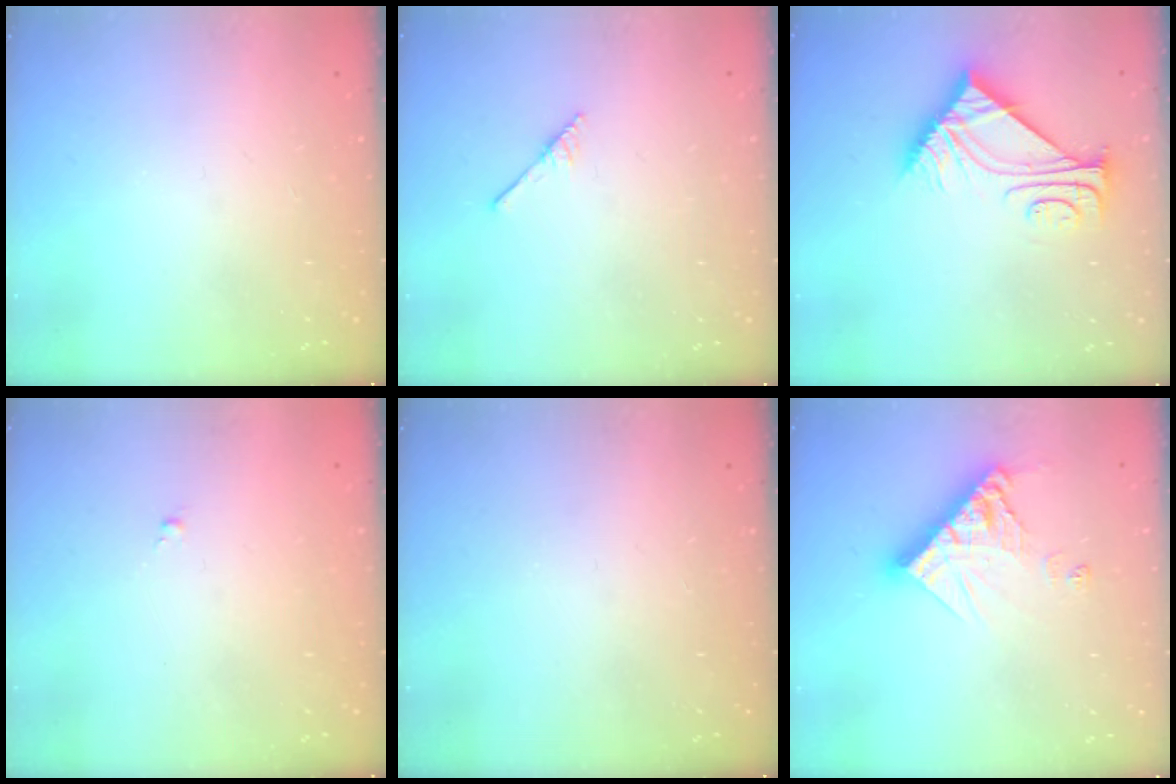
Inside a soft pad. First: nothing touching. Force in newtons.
{"total": 2.9, "press": 2.9, "slide": 0.3}
{"total": 8.1, "press": 8.1, "slide": 0.3}
{"total": 0.0}
{"total": 0.0}
{"total": 12.2, "press": 12.1, "slide": 1.1}